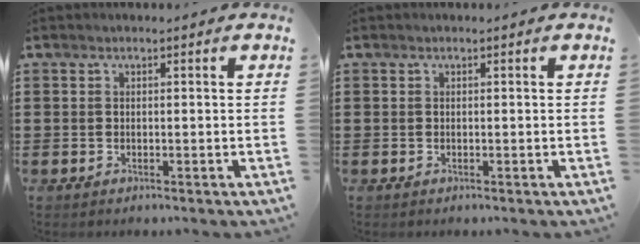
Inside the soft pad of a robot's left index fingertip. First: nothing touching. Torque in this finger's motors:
{"motor_torque": [0.00, 0.00, 0.00, 0.00]}